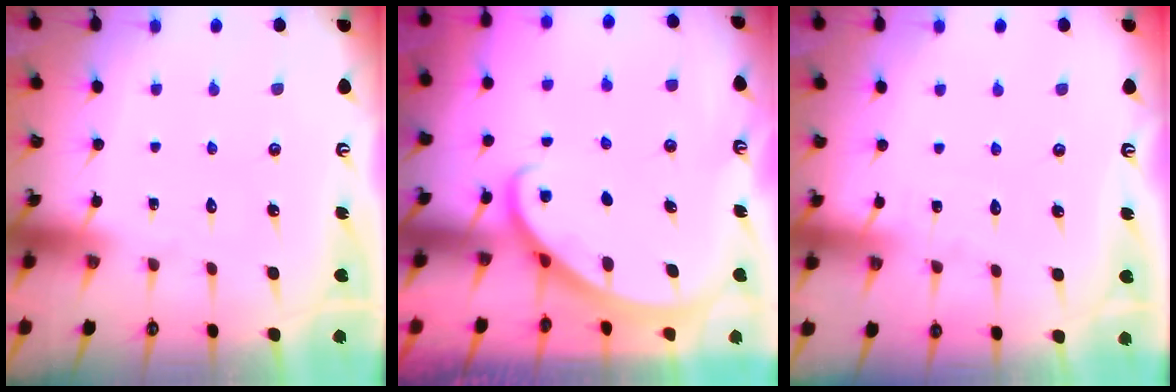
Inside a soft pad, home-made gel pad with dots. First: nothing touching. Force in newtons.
{"total": 1.5, "press": 1.5, "slide": 0.1}
{"total": 2.2, "press": 2.1, "slide": 0.3}